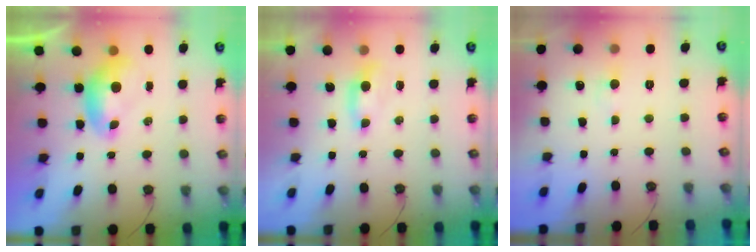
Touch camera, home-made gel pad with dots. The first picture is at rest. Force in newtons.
{"total": 0.0}
{"total": 0.0}